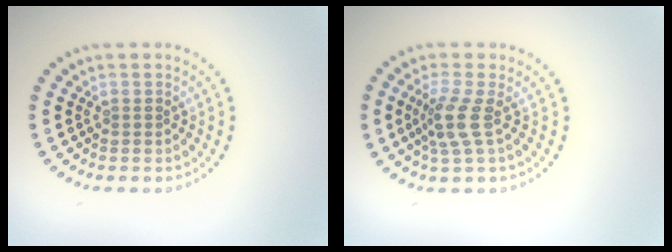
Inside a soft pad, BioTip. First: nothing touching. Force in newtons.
{"total": 2.7, "press": 2.1, "slide": 1.7}